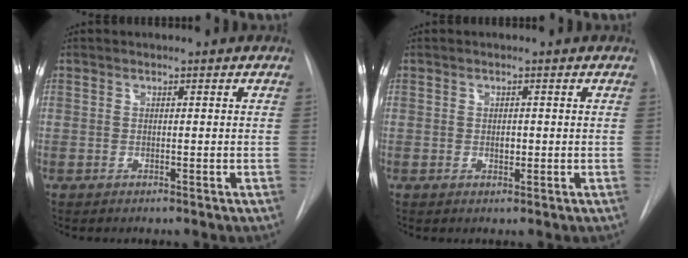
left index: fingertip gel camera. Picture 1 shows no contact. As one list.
[{"total": 1.1, "force": [0.0, 0.8, 0.9], "torque": [-0.013, 0.001, 0.001]}]